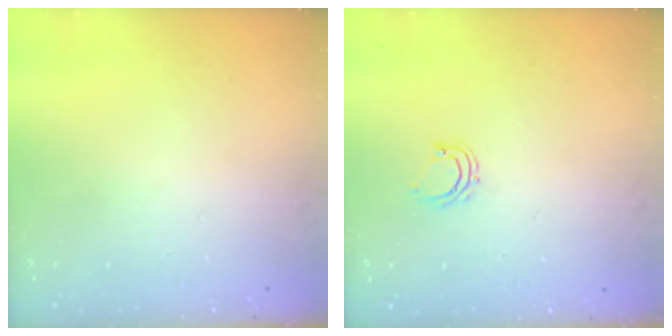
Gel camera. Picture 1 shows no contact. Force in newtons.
{"total": 5.2, "press": 5.1, "slide": 1.0}